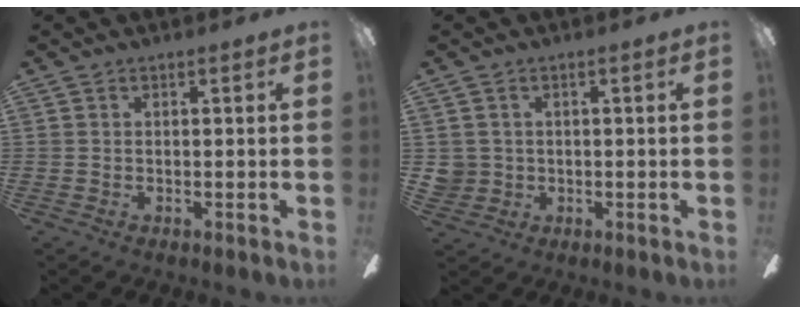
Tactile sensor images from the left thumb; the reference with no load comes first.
{"total": 3.4, "force": [0.6, 3.3, 0.1], "torque": [-0.013, 0.008, 0.014]}